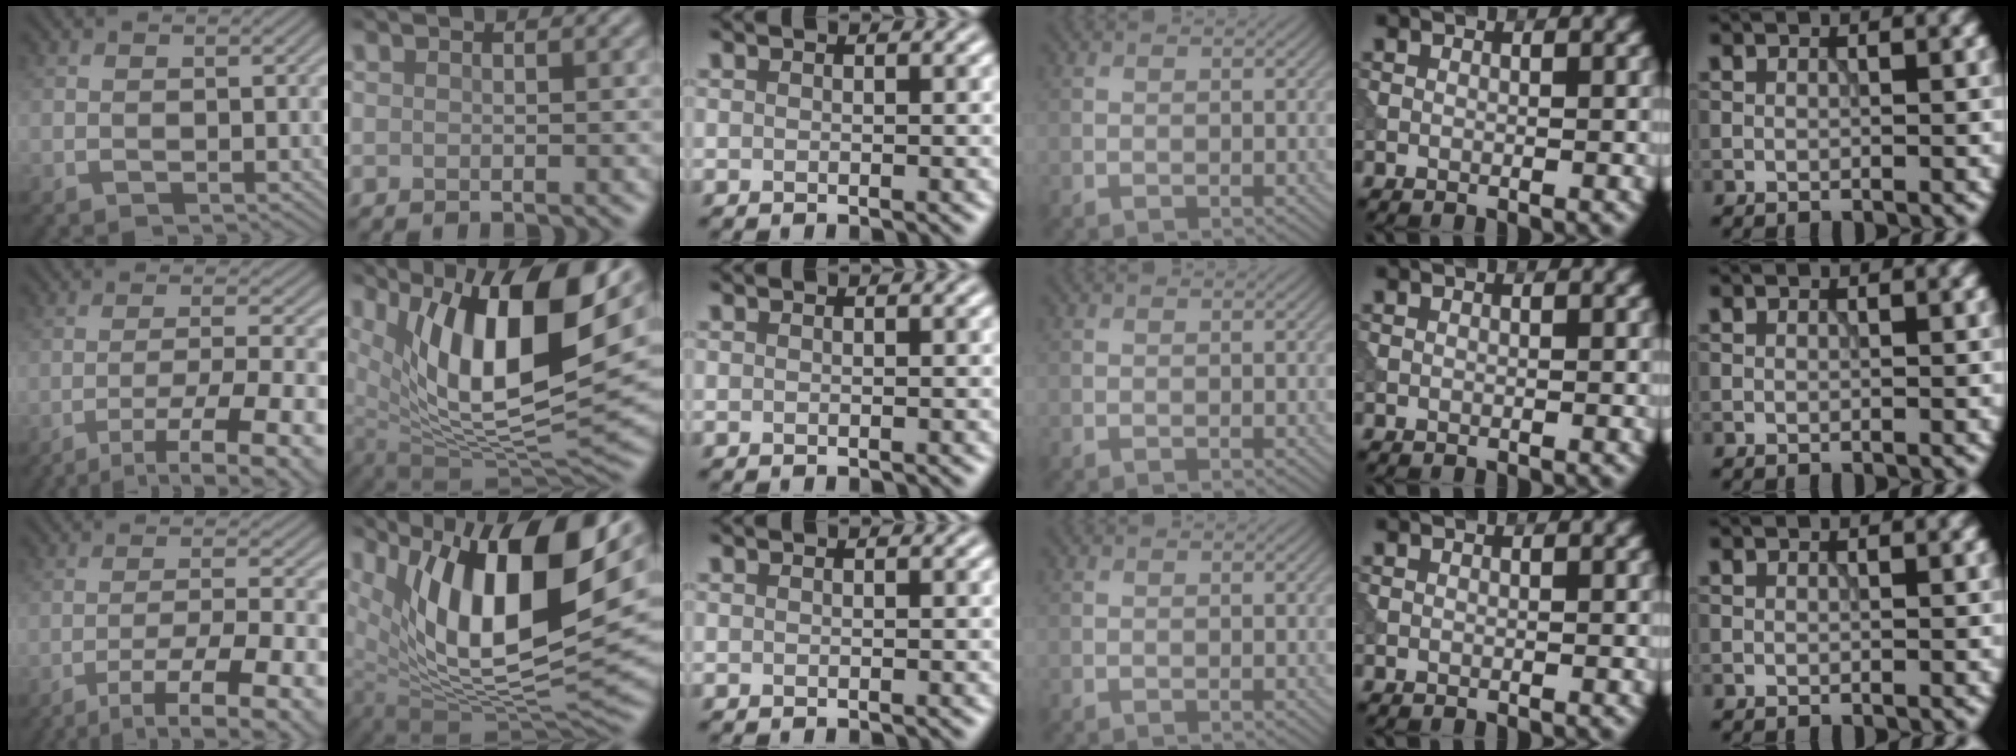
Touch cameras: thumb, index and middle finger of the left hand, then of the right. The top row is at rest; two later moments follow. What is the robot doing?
{"motion": "extract", "object": "tissue"}